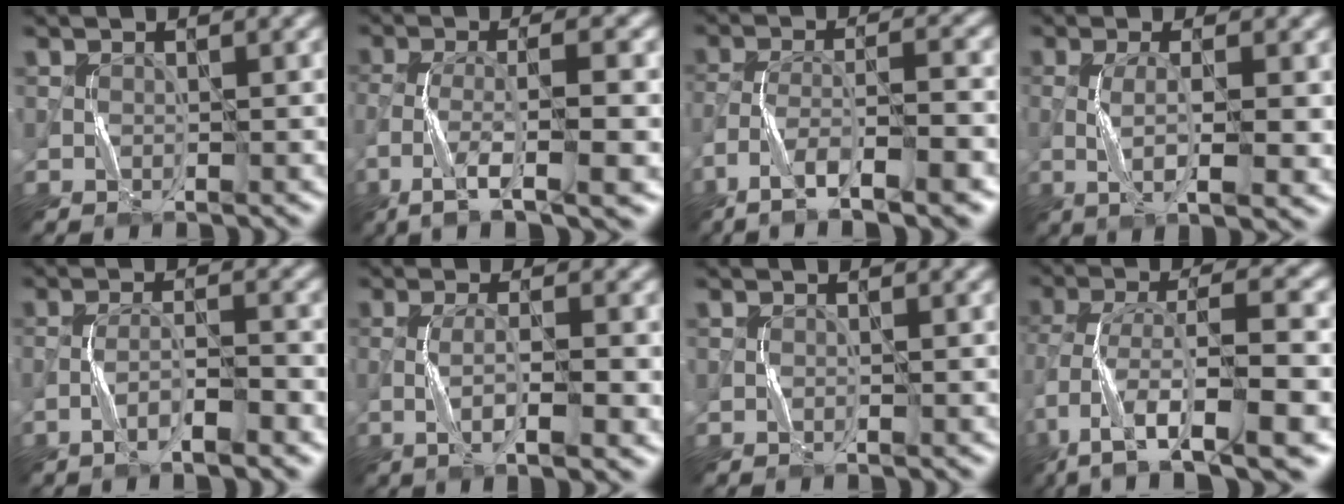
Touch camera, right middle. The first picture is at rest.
{"total": 7.5, "force": [-3.2, 1.7, 6.6], "torque": [-0.124, 0.004, -0.059]}
{"total": 9.1, "force": [-5.7, 2.4, 6.7], "torque": [-0.123, 0.004, -0.097]}
{"total": 4.7, "force": [-0.4, 1.1, 4.6], "torque": [-0.088, -0.003, -0.003]}
{"total": 4.0, "force": [-2.0, 0.7, 3.3], "torque": [-0.062, 0.009, -0.040]}
{"total": 4.4, "force": [-0.9, 0.9, 4.2], "torque": [-0.079, -0.002, -0.016]}
{"total": 0.0}
{"total": 11.7, "force": [-5.1, 3.7, 9.8], "torque": [-0.178, 0.017, -0.088]}